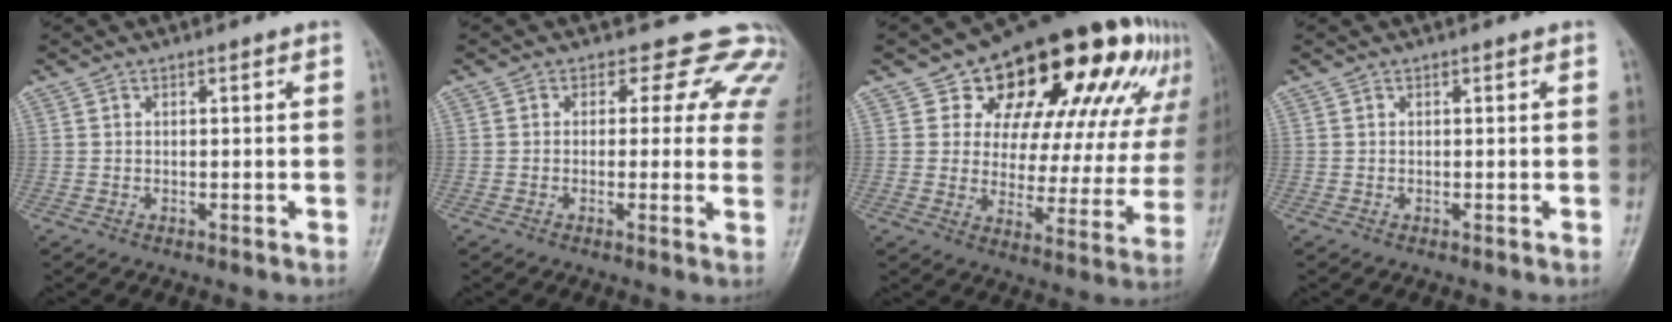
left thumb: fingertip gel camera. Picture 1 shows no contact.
{"total": 10.2, "force": [6.9, 6.6, 3.6], "torque": [0.018, -0.016, 0.049]}
{"total": 26.5, "force": [14.5, 14.5, 16.8], "torque": [-0.190, -0.017, 0.196]}
{"total": 0.0}